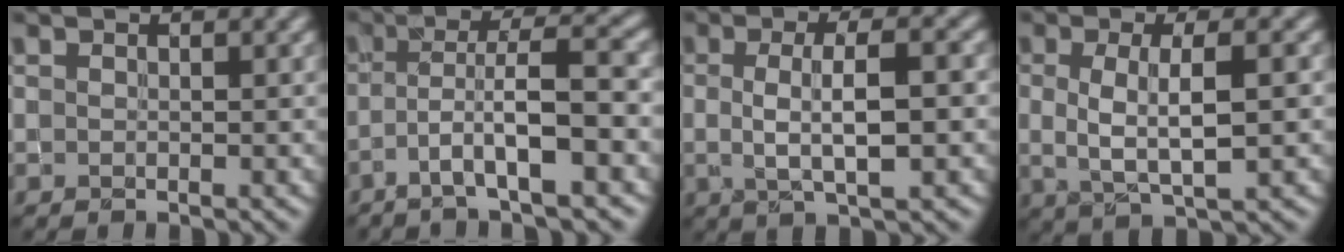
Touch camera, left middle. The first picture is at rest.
{"total": 5.9, "force": [-2.2, 0.9, 5.4], "torque": [-0.097, 0.010, -0.046]}
{"total": 5.2, "force": [0.0, 1.3, 5.0], "torque": [-0.088, 0.001, 0.000]}
{"total": 4.8, "force": [0.0, 1.5, 4.5], "torque": [-0.088, -0.002, 0.002]}